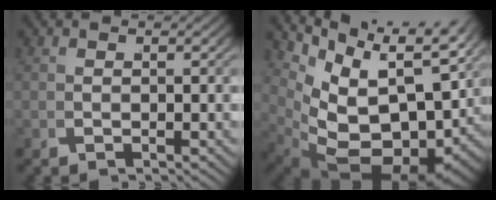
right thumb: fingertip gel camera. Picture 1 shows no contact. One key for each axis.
{"total": 18.9, "fx": -1.7, "fy": 12.5, "fz": 14.0, "tx": -0.232, "ty": -0.050, "tz": 0.001}